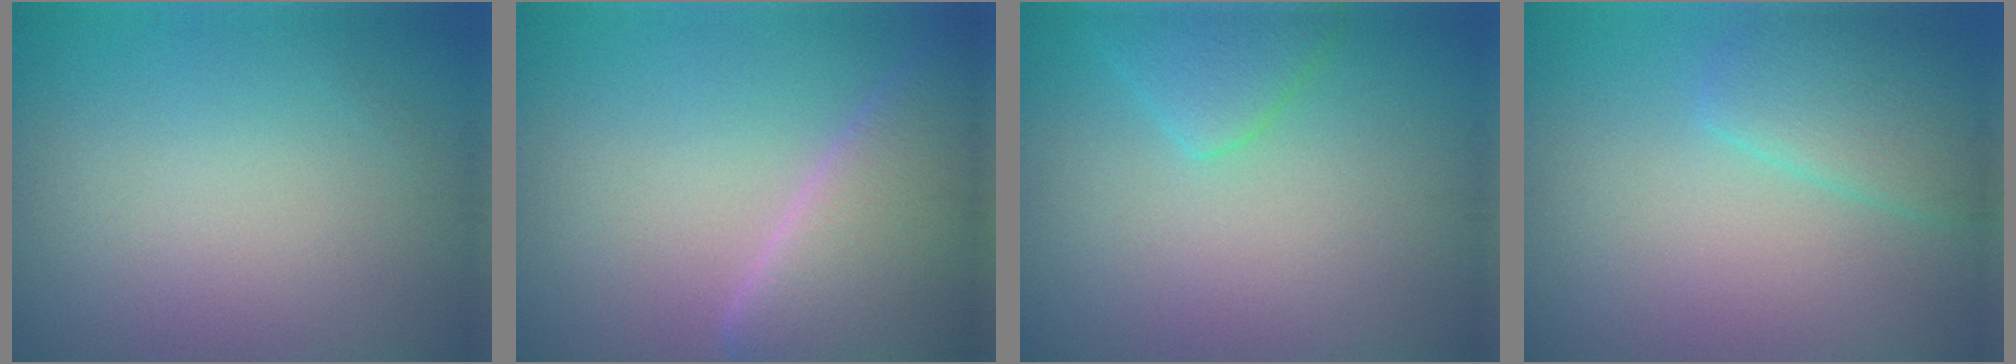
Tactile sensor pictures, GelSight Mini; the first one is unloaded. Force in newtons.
{"total": 8.7, "press": 8.7, "slide": 0.7}
{"total": 2.7, "press": 2.7, "slide": 0.2}
{"total": 3.6, "press": 3.5, "slide": 0.2}